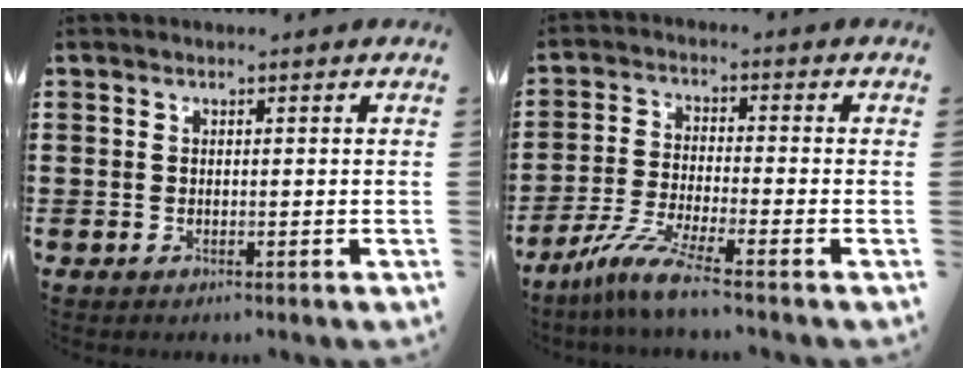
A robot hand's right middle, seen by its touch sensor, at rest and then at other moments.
{"total": 6.7, "force": [-5.2, 0.0, 4.2], "torque": [-0.100, -0.020, -0.103]}